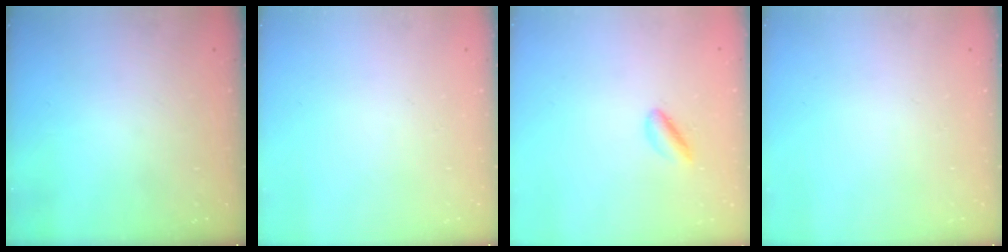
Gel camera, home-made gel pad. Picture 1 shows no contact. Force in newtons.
{"total": 0.0}
{"total": 3.3, "press": 3.1, "slide": 1.3}
{"total": 0.0}